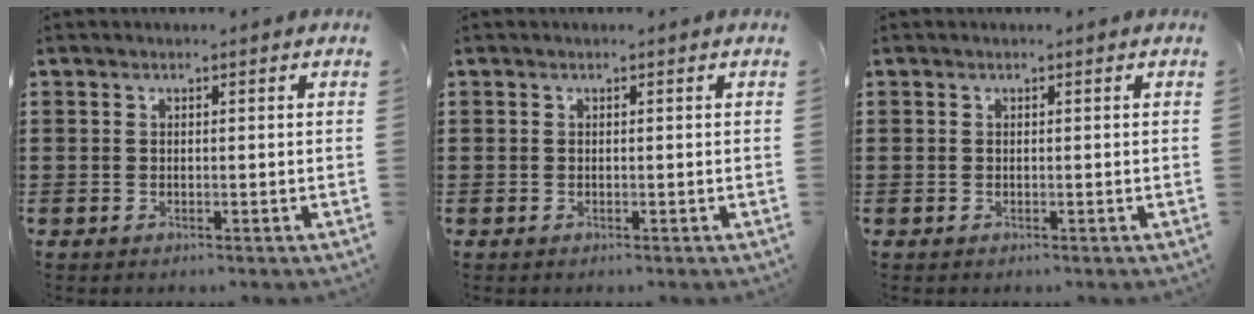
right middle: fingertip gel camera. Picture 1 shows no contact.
{"total": 0.0}
{"total": 0.0}